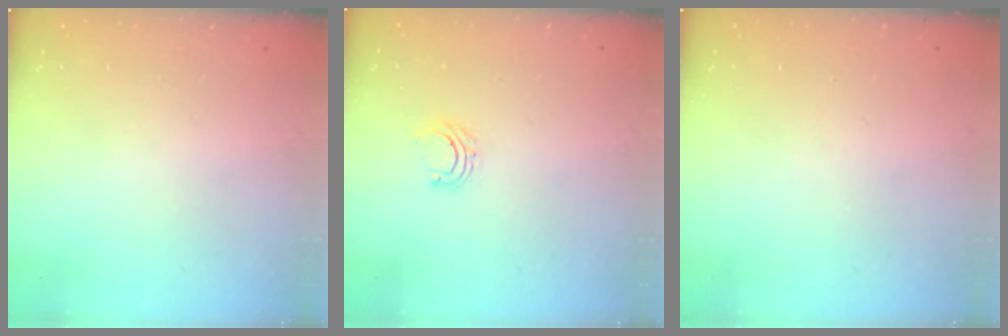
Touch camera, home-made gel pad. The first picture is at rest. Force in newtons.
{"total": 4.1, "press": 4.0, "slide": 0.6}
{"total": 0.0}